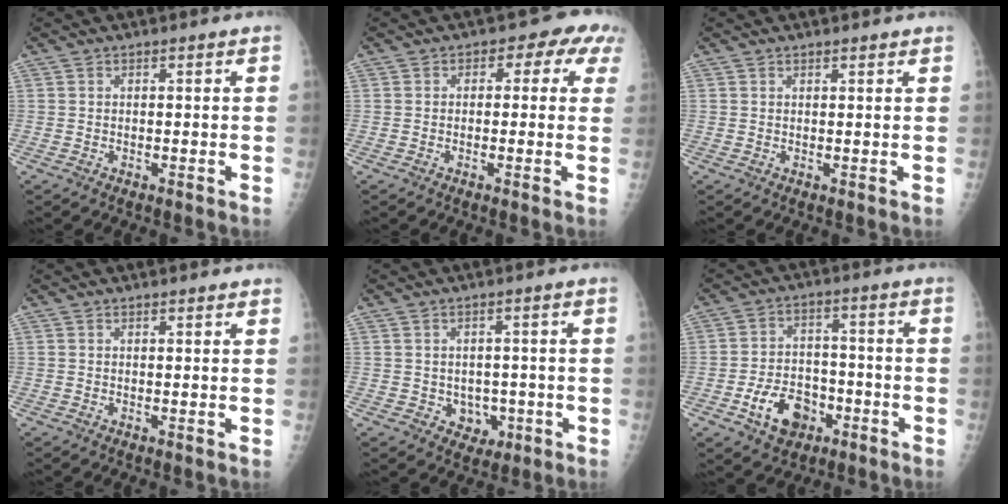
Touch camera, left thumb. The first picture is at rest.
{"total": 4.8, "force": [1.5, 3.5, 3.0], "torque": [0.014, 0.007, -0.001]}
{"total": 1.1, "force": [1.0, 0.2, 0.4], "torque": [-0.003, -0.002, 0.015]}
{"total": 1.4, "force": [1.3, 0.3, 0.5], "torque": [-0.002, -0.002, 0.018]}
{"total": 3.9, "force": [-0.8, 3.4, 1.8], "torque": [-0.002, 0.002, -0.001]}
{"total": 9.7, "force": [-4.1, 7.0, 5.3], "torque": [-0.063, 0.024, -0.066]}